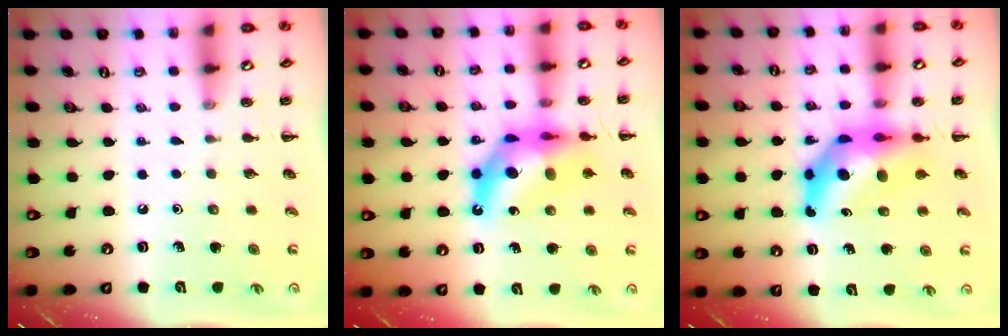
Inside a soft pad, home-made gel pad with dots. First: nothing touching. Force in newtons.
{"total": 14.2, "press": 13.6, "slide": 3.9}
{"total": 11.3, "press": 10.7, "slide": 3.5}